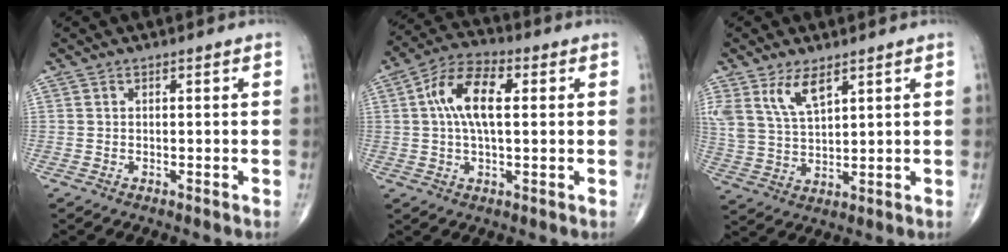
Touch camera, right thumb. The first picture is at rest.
{"total": 11.5, "force": [2.1, 5.5, 9.8], "torque": [-0.184, 0.023, 0.032]}
{"total": 7.6, "force": [4.6, 3.2, 5.2], "torque": [-0.099, -0.021, 0.099]}